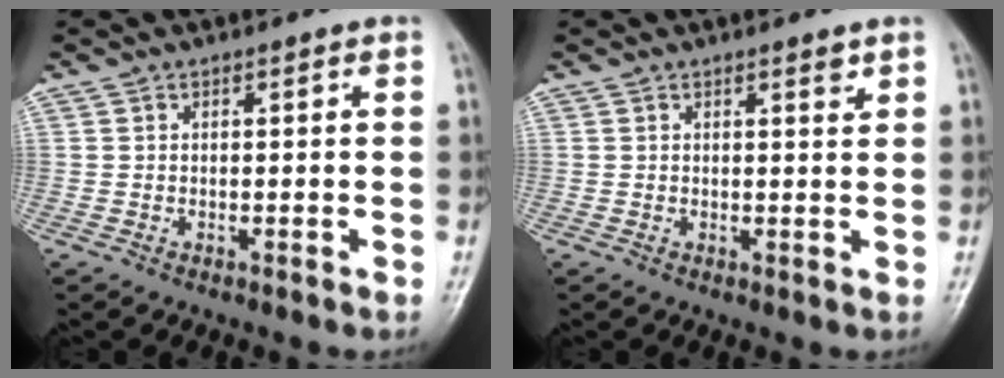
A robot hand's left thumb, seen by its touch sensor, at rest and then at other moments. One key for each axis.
{"total": 1.6, "fx": 1.1, "fy": 0.4, "fz": 1.0, "tx": -0.012, "ty": -0.007, "tz": 0.015}